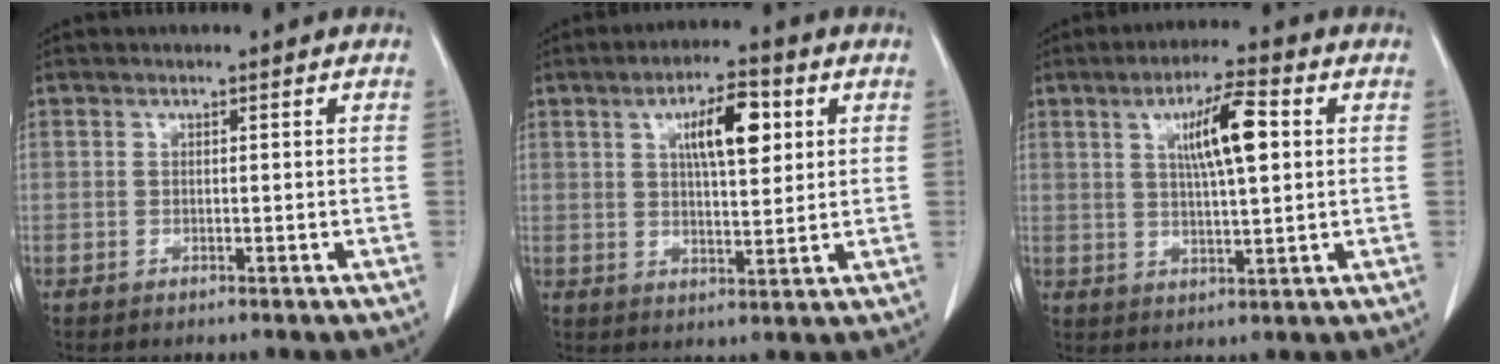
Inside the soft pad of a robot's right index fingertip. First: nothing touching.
{"total": 8.6, "force": [3.0, 2.5, 7.7], "torque": [-0.126, 0.010, 0.051]}
{"total": 8.6, "force": [2.4, 1.2, 8.1], "torque": [-0.140, 0.008, 0.041]}